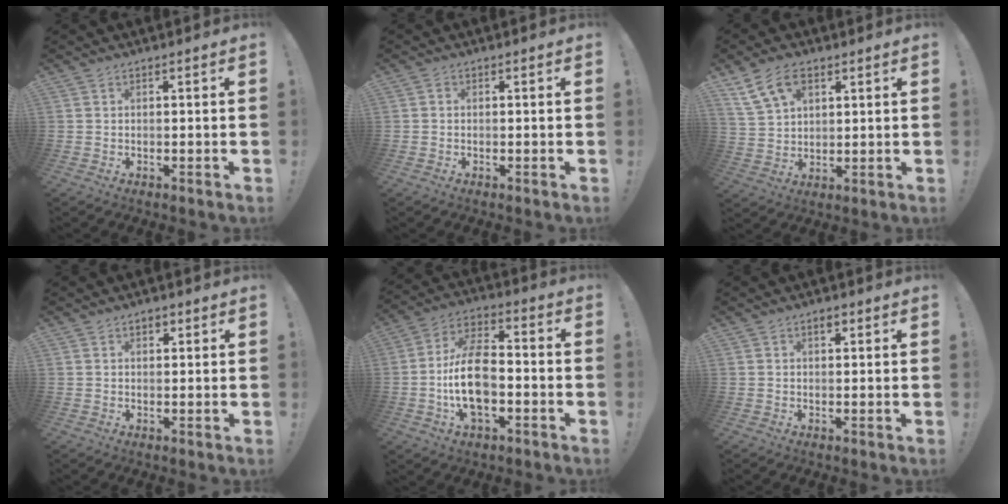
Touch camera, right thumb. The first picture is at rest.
{"total": 0.6, "force": [-0.3, 0.4, 0.2], "torque": [-0.006, 0.002, -0.005]}
{"total": 10.4, "force": [5.6, 6.5, 5.8], "torque": [-0.109, -0.010, 0.111]}
{"total": 1.8, "force": [1.0, 1.2, 1.0], "torque": [-0.013, -0.001, 0.015]}
{"total": 15.2, "force": [-3.5, 8.7, 12.0], "torque": [-0.233, 0.012, -0.065]}
{"total": 2.0, "force": [1.1, 0.9, 1.4], "torque": [-0.015, -0.003, 0.016]}